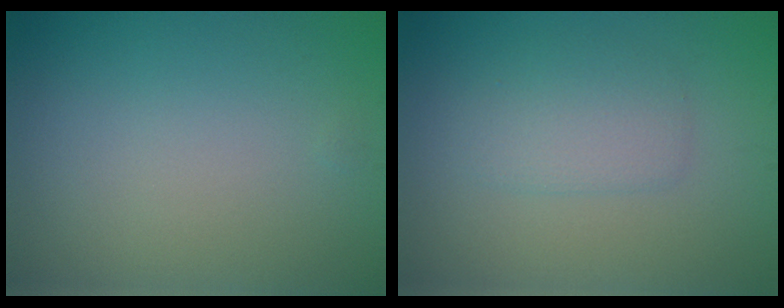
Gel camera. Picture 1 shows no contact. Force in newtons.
{"total": 2.3, "press": 2.3, "slide": 0.1}